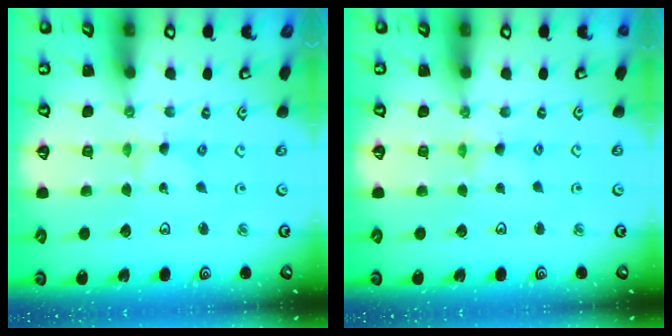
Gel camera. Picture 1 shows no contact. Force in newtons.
{"total": 2.2, "press": 2.2, "slide": 0.4}